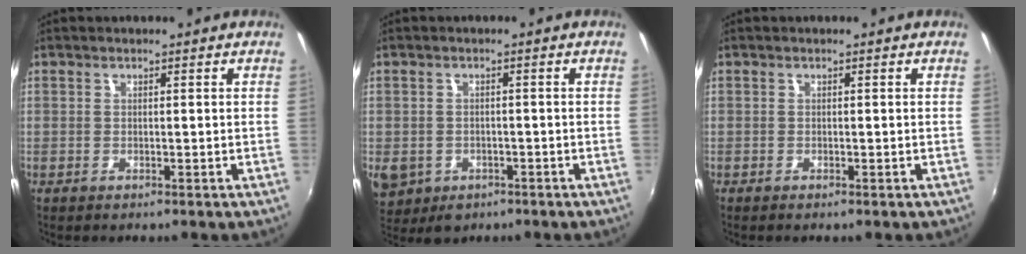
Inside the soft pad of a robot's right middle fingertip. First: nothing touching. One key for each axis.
{"total": 7.5, "fx": -2.5, "fy": 6.2, "fz": 3.2, "tx": -0.085, "ty": -0.016, "tz": -0.033}
{"total": 0.0}